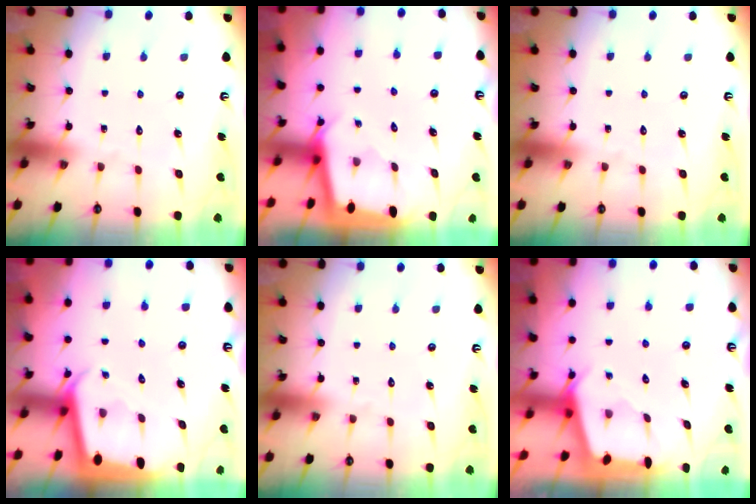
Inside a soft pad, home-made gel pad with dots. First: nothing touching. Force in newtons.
{"total": 2.1, "press": 2.1, "slide": 0.1}
{"total": 0.0}
{"total": 2.1, "press": 2.1, "slide": 0.2}
{"total": 0.0}
{"total": 2.4, "press": 2.4, "slide": 0.3}